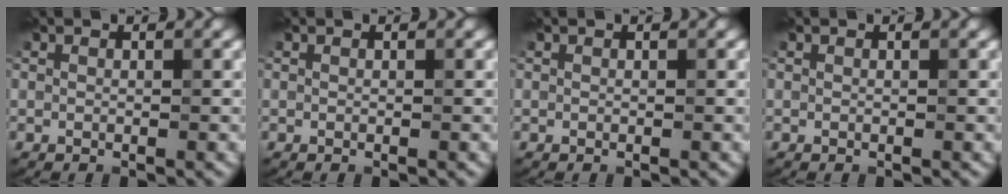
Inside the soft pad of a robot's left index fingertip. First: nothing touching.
{"total": 0.0}
{"total": 0.0}
{"total": 0.0}